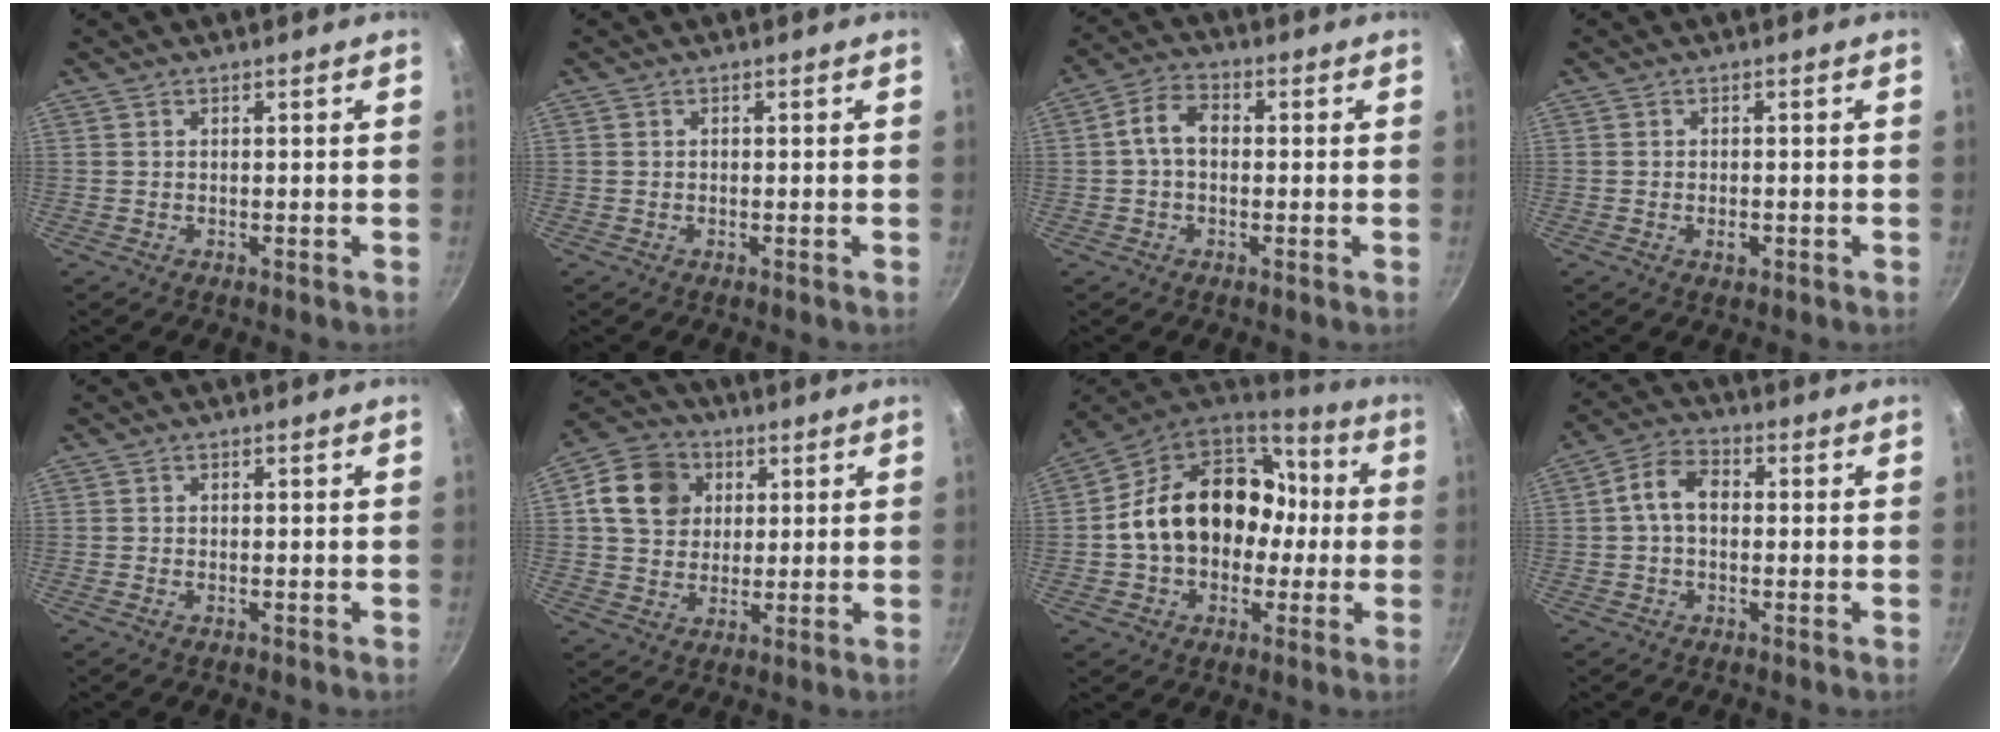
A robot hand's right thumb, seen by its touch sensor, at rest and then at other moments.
{"total": 0.0}
{"total": 6.2, "force": [0.2, 4.3, 4.4], "torque": [-0.072, 0.021, -0.008]}
{"total": 2.0, "force": [-0.7, 1.2, 1.4], "torque": [-0.022, 0.002, -0.013]}
{"total": 0.9, "force": [-0.5, 0.5, 0.6], "torque": [-0.015, 0.002, -0.011]}
{"total": 11.6, "force": [3.0, 9.8, 5.4], "torque": [-0.072, 0.009, 0.043]}
{"total": 22.4, "force": [-0.1, 17.2, 14.4], "torque": [-0.210, 0.061, 0.001]}
{"total": 6.9, "force": [0.3, 4.8, 5.0], "torque": [-0.081, 0.023, -0.007]}